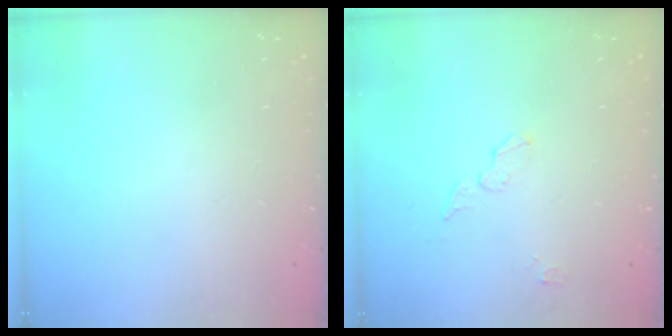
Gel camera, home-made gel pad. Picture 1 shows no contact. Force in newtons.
{"total": 4.5, "press": 4.5, "slide": 0.3}